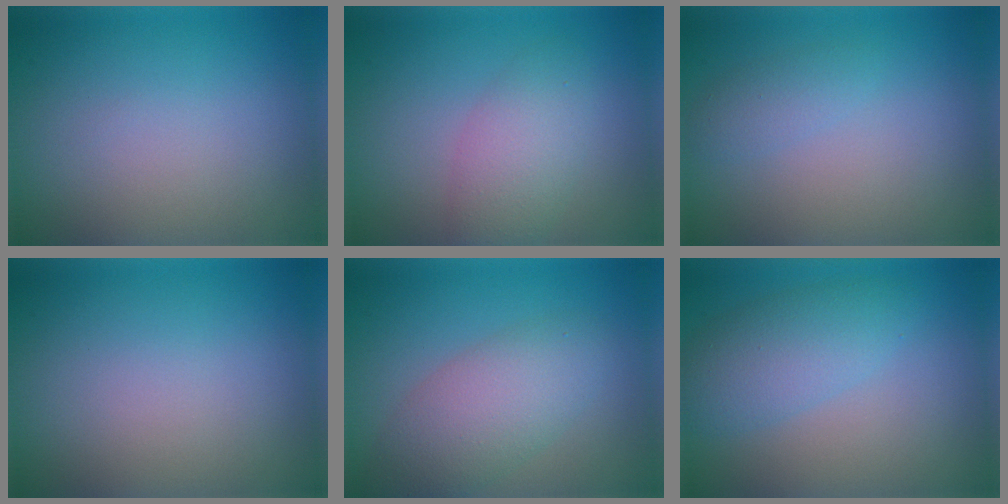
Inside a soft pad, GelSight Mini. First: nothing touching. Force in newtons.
{"total": 3.8, "press": 3.8, "slide": 0.0}
{"total": 1.3, "press": 1.3, "slide": 0.0}
{"total": 0.0}
{"total": 4.9, "press": 4.9, "slide": 0.5}
{"total": 3.8, "press": 3.8, "slide": 0.1}